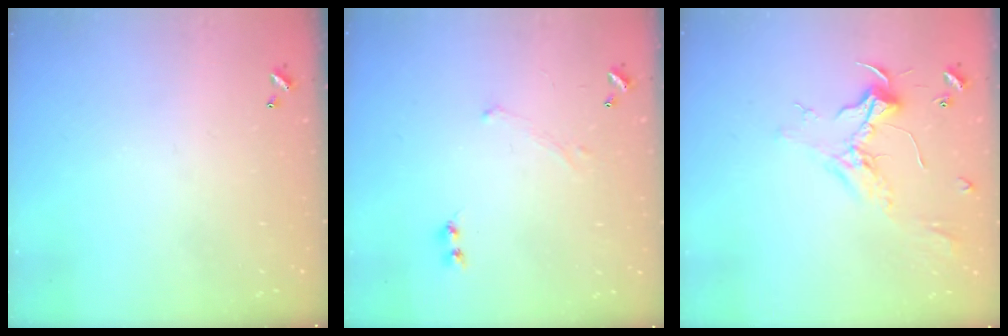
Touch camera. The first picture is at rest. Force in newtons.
{"total": 0.7, "press": 0.7, "slide": 0.3}
{"total": 2.4, "press": 2.3, "slide": 0.8}